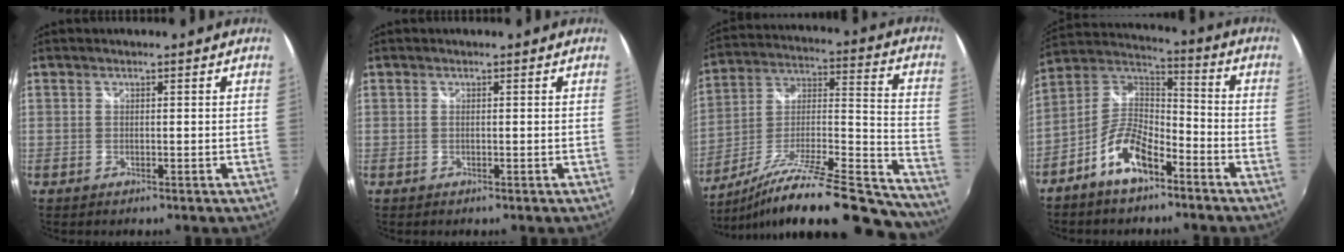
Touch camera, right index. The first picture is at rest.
{"total": 0.0}
{"total": 28.8, "force": [-23.1, 5.5, 16.3], "torque": [-0.223, -0.020, -0.348]}
{"total": 11.6, "force": [-6.6, 5.3, 7.9], "torque": [-0.174, 0.019, -0.125]}